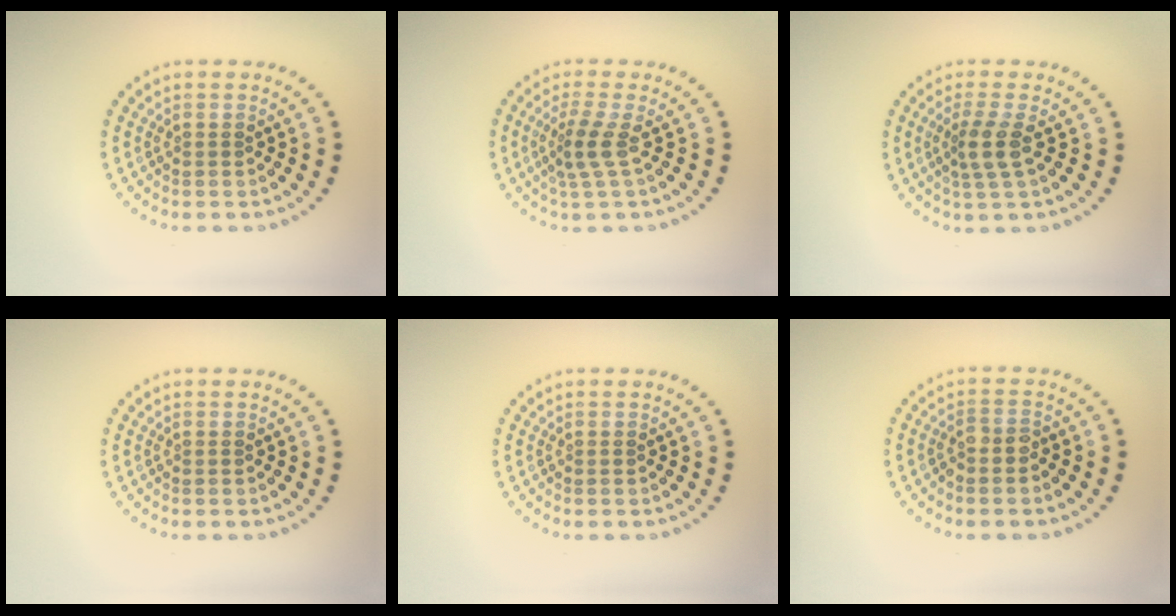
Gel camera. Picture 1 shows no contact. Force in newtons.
{"total": 2.3, "press": 1.8, "slide": 1.5}
{"total": 2.4, "press": 1.9, "slide": 1.5}
{"total": 0.0}
{"total": 0.0}
{"total": 1.7, "press": 1.5, "slide": 0.8}